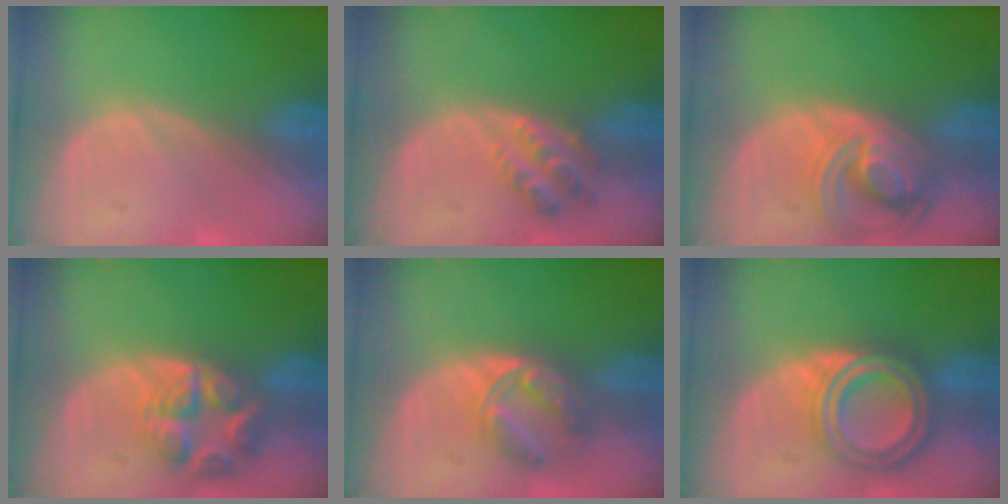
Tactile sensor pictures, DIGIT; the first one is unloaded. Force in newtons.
{"total": 4.6, "press": 3.9, "slide": 2.5}
{"total": 8.2, "press": 7.2, "slide": 4.1}
{"total": 7.7, "press": 6.7, "slide": 3.7}
{"total": 5.6, "press": 5.4, "slide": 1.7}
{"total": 7.5, "press": 7.5, "slide": 0.5}